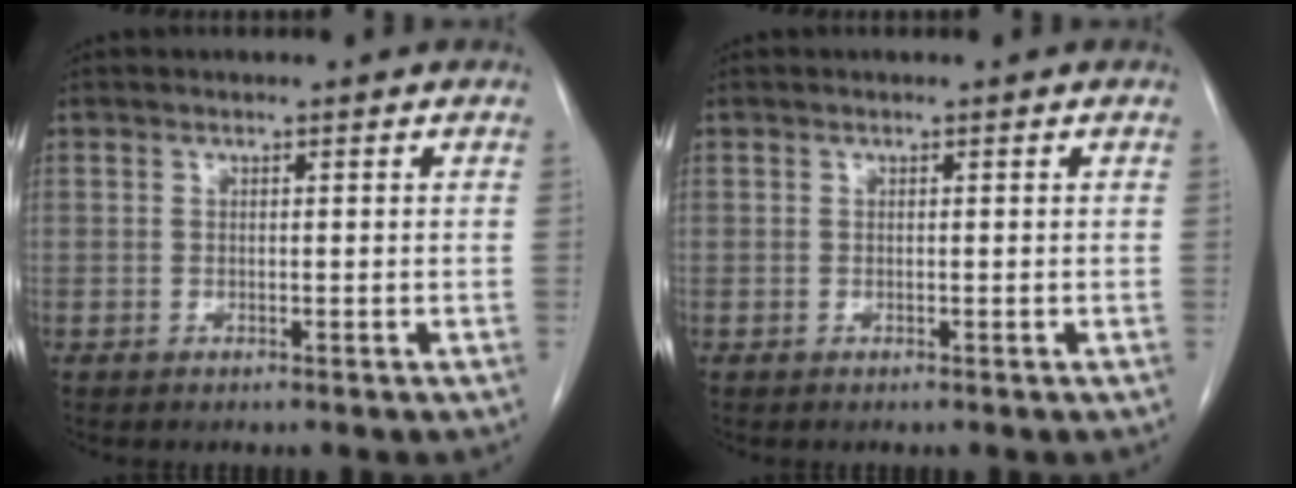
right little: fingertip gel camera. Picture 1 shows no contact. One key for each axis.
{"total": 0.0}